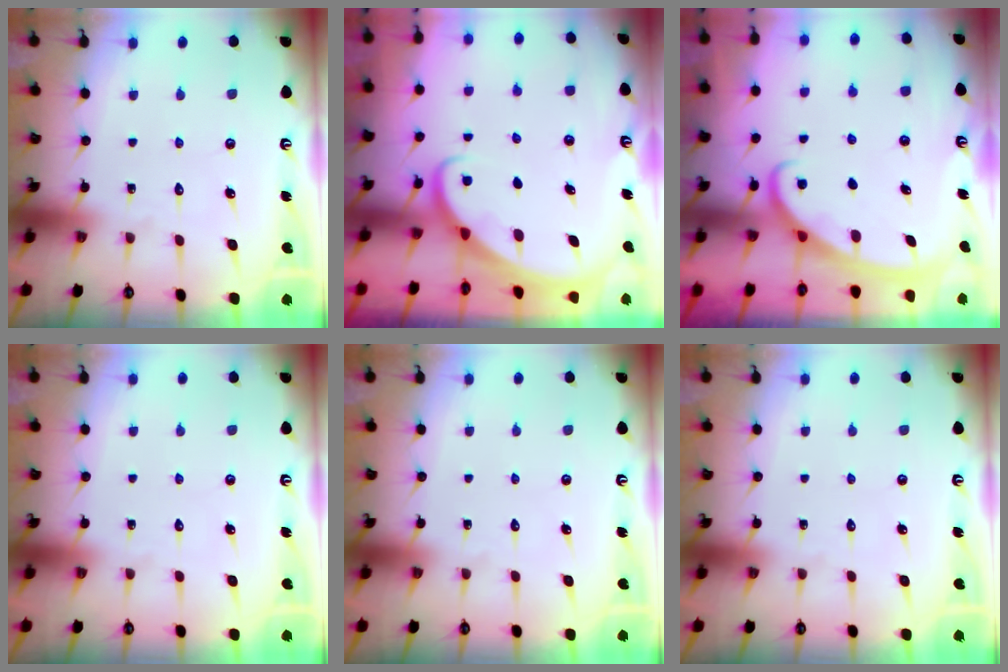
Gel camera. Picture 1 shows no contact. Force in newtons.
{"total": 2.4, "press": 2.4, "slide": 0.2}
{"total": 2.8, "press": 2.8, "slide": 0.4}
{"total": 0.0}
{"total": 0.0}
{"total": 0.0}